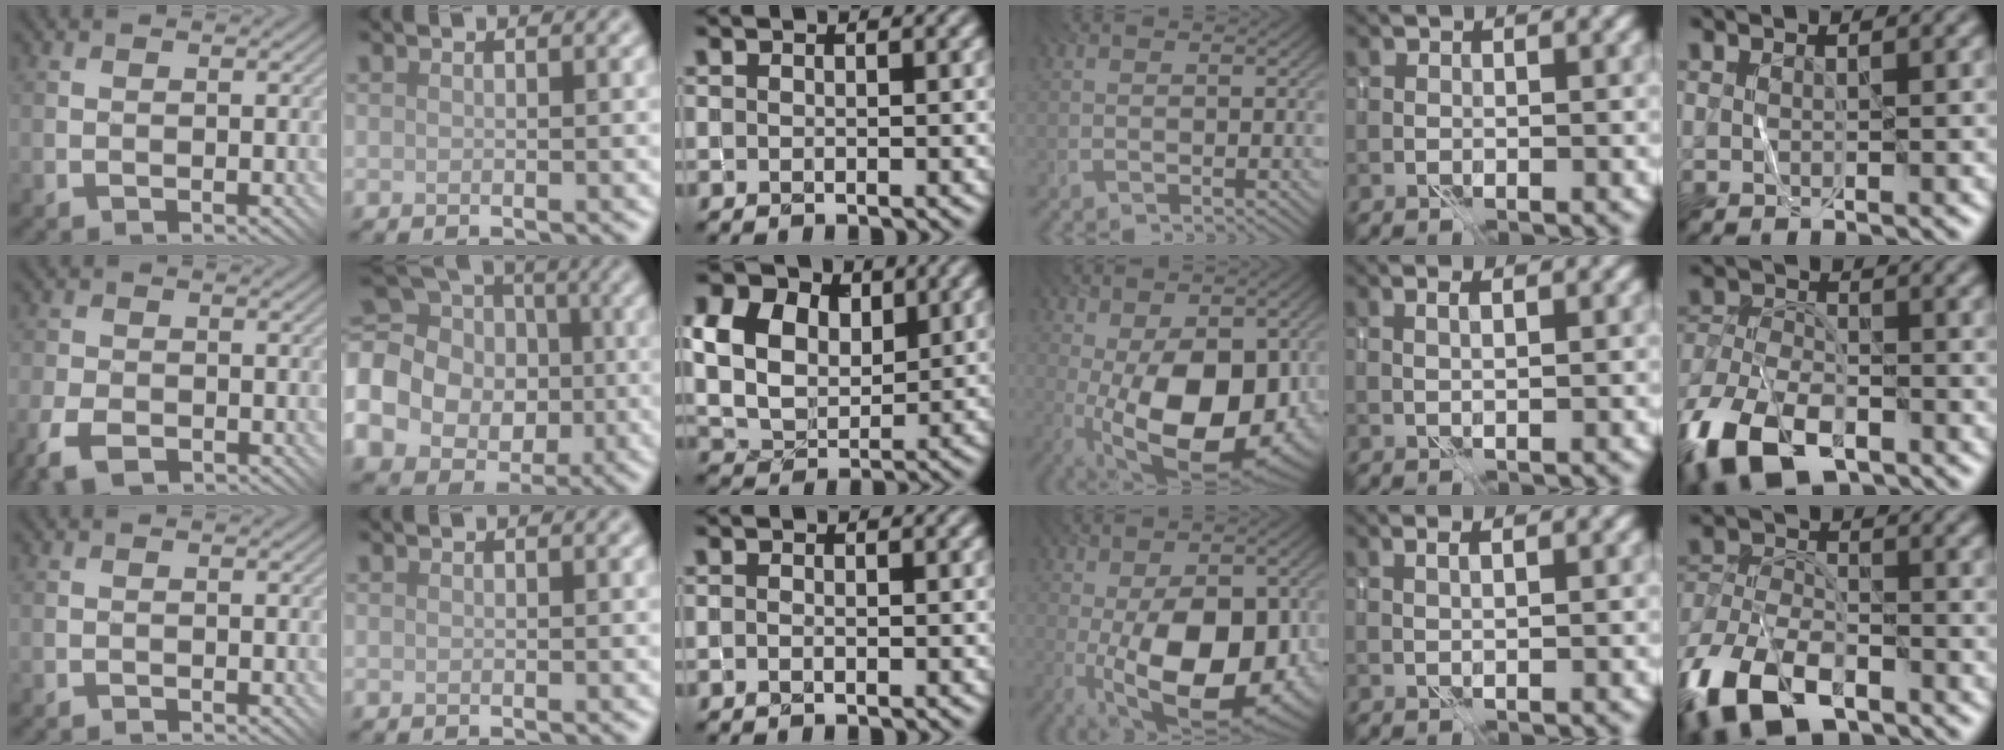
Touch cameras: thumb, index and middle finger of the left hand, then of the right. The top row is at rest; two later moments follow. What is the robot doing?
{"motion": "fold", "object": "shorts"}